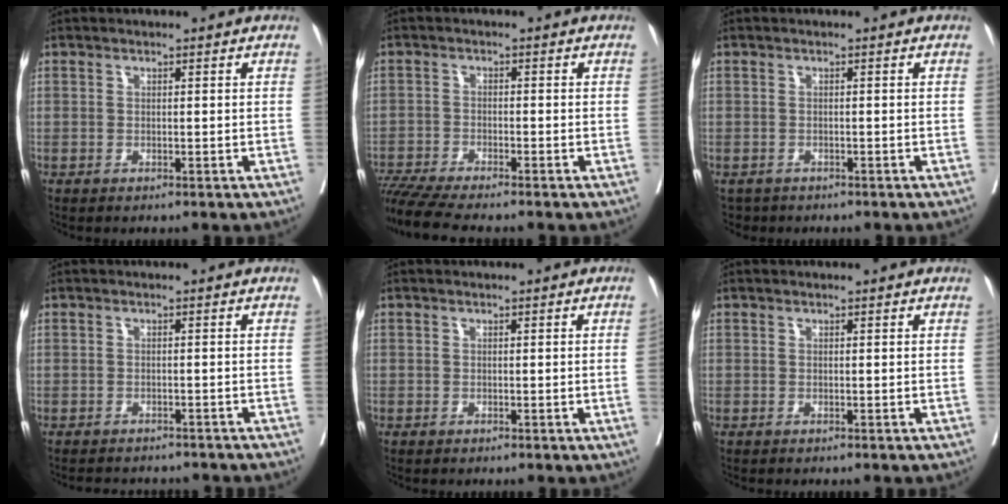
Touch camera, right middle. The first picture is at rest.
{"total": 7.6, "force": [-6.8, -0.4, 3.3], "torque": [-0.051, -0.016, -0.117]}
{"total": 2.3, "force": [-1.9, 1.3, -0.2], "torque": [-0.003, 0.000, -0.032]}
{"total": 7.6, "force": [-7.1, 2.0, 1.9], "torque": [-0.022, 0.001, -0.084]}
{"total": 0.8, "force": [0.0, -0.3, 0.7], "torque": [-0.008, -0.002, 0.003]}
{"total": 0.0}